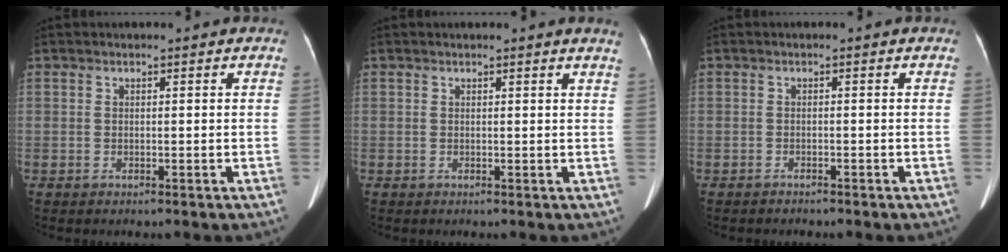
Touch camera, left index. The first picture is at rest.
{"total": 2.3, "force": [2.2, -0.4, 0.7], "torque": [-0.014, -0.008, 0.011]}
{"total": 1.2, "force": [-1.2, 0.2, 0.0], "torque": [-0.007, -0.004, -0.016]}